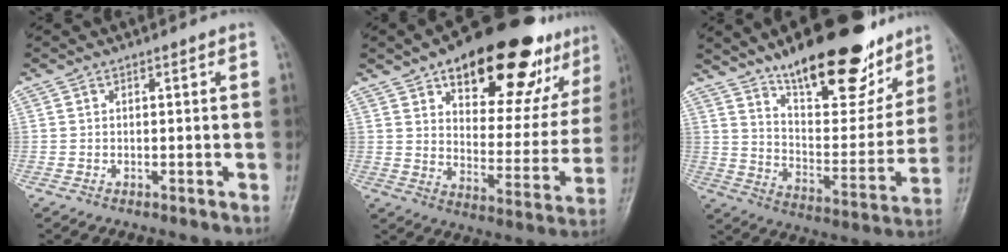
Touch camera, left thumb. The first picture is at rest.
{"total": 27.9, "force": [17.3, 12.1, 18.2], "torque": [-0.206, -0.048, 0.249]}
{"total": 25.6, "force": [17.8, 9.6, 15.7], "torque": [-0.180, -0.080, 0.273]}